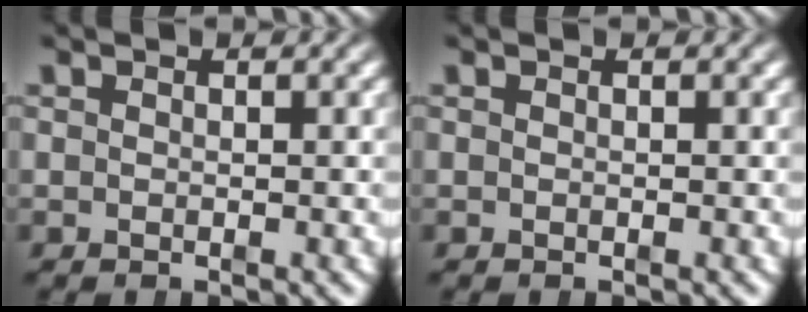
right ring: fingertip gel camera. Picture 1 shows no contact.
{"total": 0.0}